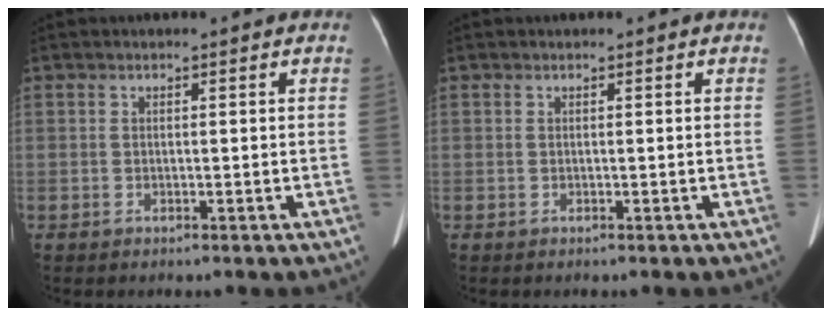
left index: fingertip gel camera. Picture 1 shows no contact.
{"total": 0.0}